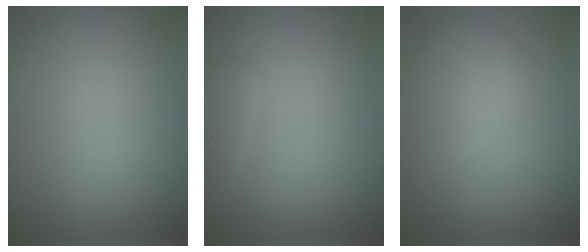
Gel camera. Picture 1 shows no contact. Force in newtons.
{"total": 1.3, "press": 1.3, "slide": 0.1}
{"total": 2.7, "press": 2.7, "slide": 0.2}